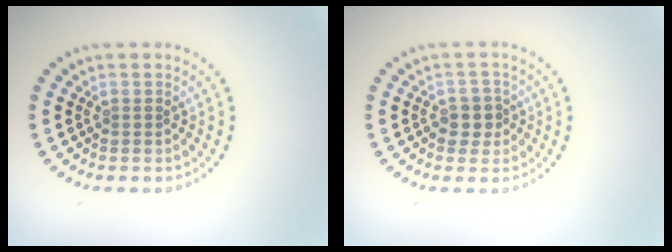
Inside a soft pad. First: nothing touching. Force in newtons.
{"total": 1.8, "press": 1.7, "slide": 0.6}